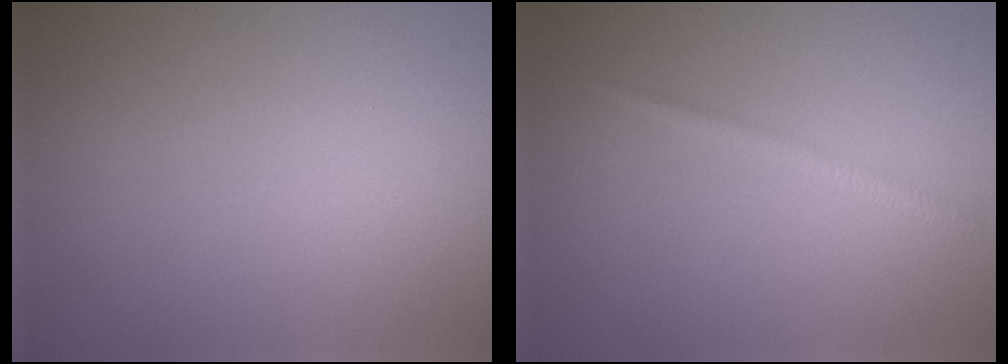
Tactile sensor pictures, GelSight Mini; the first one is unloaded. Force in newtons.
{"total": 1.2, "press": 1.2, "slide": 0.0}